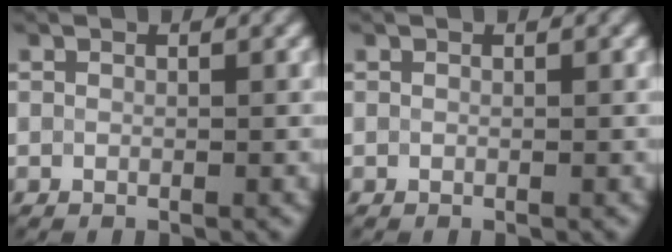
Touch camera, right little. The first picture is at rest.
{"total": 0.0}